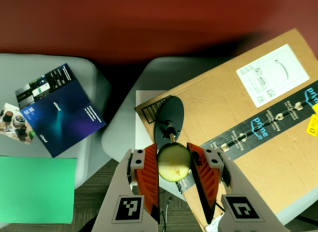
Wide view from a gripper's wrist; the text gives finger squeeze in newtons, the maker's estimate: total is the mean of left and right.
{"total": 11.8, "left": 12.1, "right": 11.5}